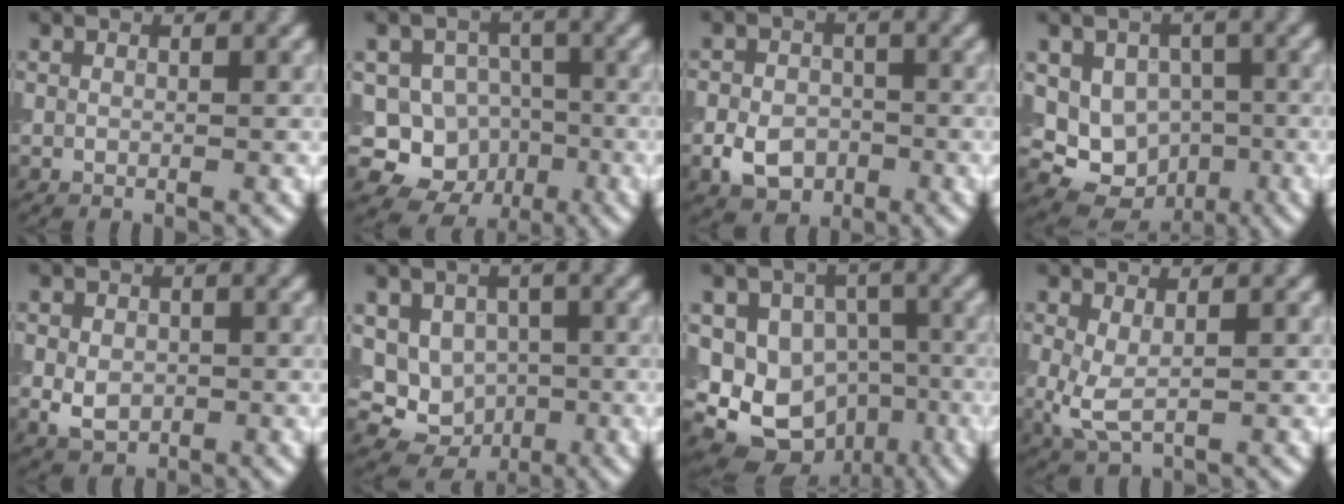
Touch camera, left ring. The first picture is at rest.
{"total": 7.4, "force": [-2.4, 6.6, 2.2], "torque": [-0.006, 0.005, -0.061]}
{"total": 4.2, "force": [-1.7, 3.2, 2.2], "torque": [-0.038, -0.006, -0.034]}
{"total": 8.0, "force": [-0.7, 6.8, 4.1], "torque": [-0.043, -0.008, -0.018]}
{"total": 3.1, "force": [-0.7, 2.4, 1.9], "torque": [-0.035, -0.006, -0.016]}
{"total": 5.9, "force": [-0.1, 5.2, 2.7], "torque": [-0.021, -0.006, -0.008]}
{"total": 10.2, "force": [-2.6, 8.6, 4.8], "torque": [-0.058, 0.003, -0.056]}
{"total": 2.9, "force": [0.1, 1.4, 2.5], "torque": [-0.061, -0.003, 0.003]}